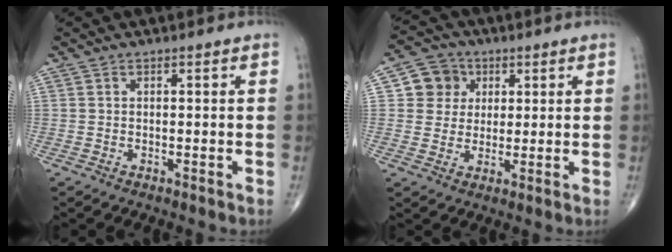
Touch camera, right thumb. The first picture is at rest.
{"total": 7.0, "force": [2.0, 6.6, 1.6], "torque": [0.010, 0.001, 0.029]}